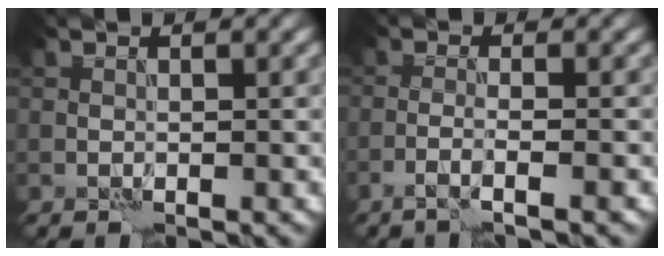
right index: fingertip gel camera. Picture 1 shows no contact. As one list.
[{"total": 2.1, "force": [-1.3, 0.1, 1.7], "torque": [-0.024, 0.002, -0.034]}]